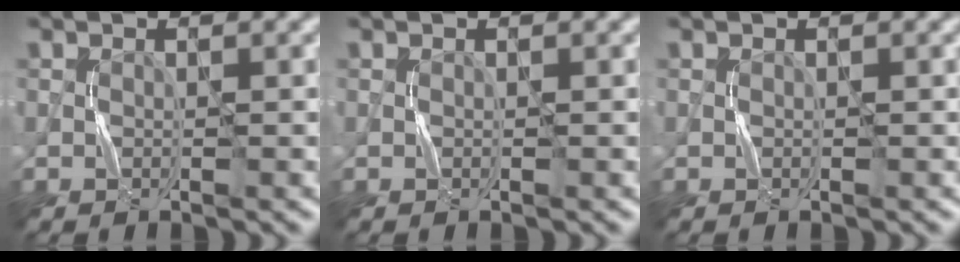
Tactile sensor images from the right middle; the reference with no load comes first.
{"total": 0.0}
{"total": 0.0}